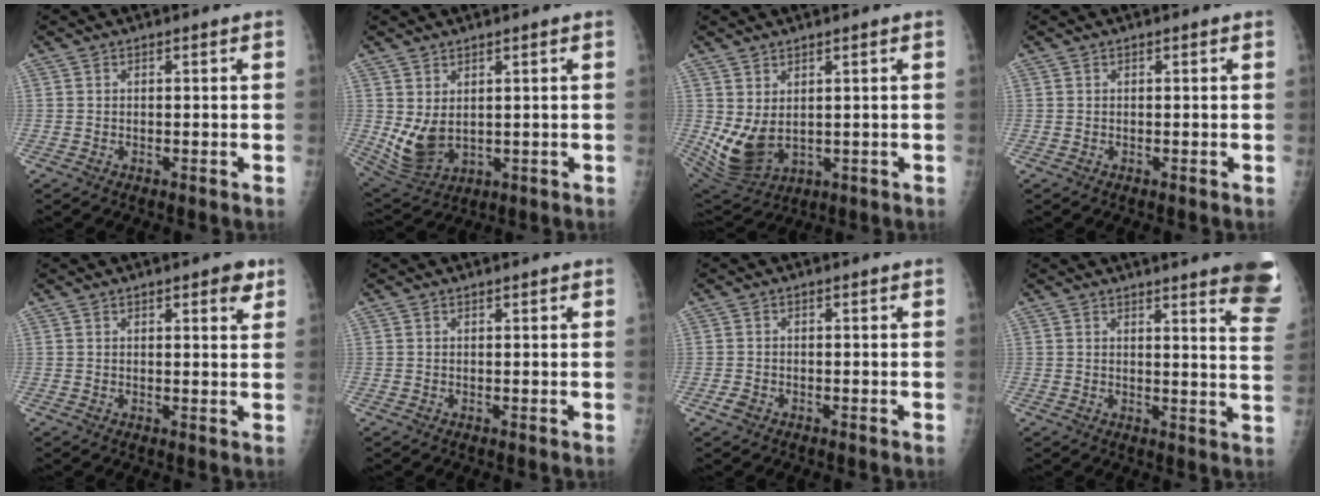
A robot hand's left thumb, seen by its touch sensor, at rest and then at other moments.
{"total": 7.7, "force": [1.2, 4.9, 5.8], "torque": [-0.105, -0.022, 0.044]}
{"total": 8.9, "force": [1.1, 5.6, 6.9], "torque": [-0.131, -0.022, 0.044]}
{"total": 0.0}
{"total": 3.9, "force": [2.3, 1.4, 2.9], "torque": [-0.026, -0.009, 0.026]}
{"total": 0.7, "force": [0.5, 0.2, 0.4], "torque": [-0.004, -0.001, 0.006]}
{"total": 1.4, "force": [-0.7, 1.0, 0.6], "torque": [-0.014, 0.000, -0.014]}
{"total": 14.7, "force": [10.8, 1.9, 9.8], "torque": [-0.093, -0.066, 0.111]}